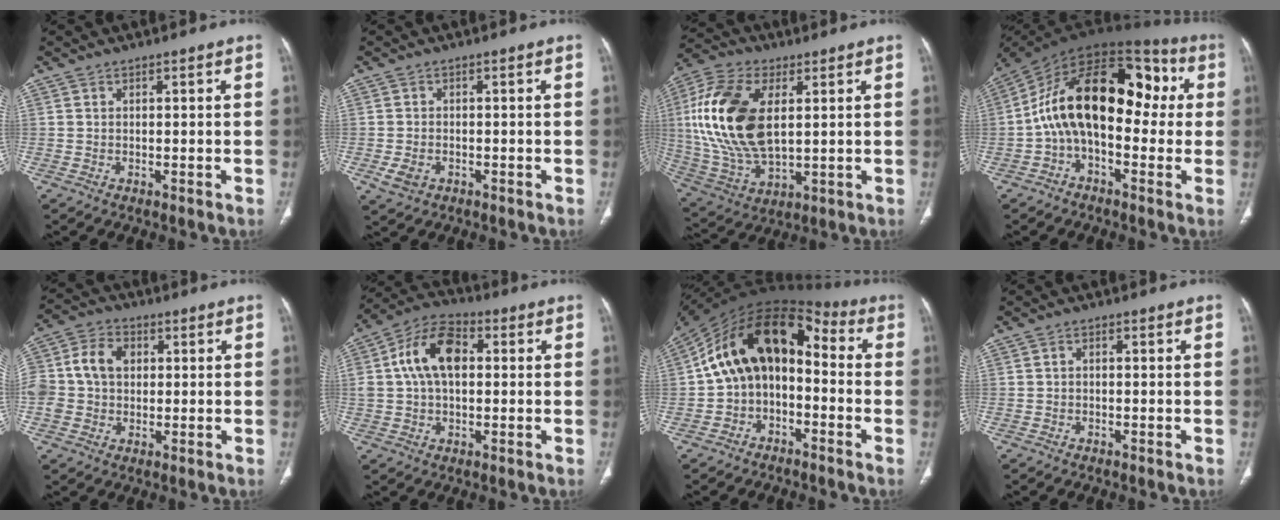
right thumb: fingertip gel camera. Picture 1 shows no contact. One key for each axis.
{"total": 3.3, "fx": -1.2, "fy": 2.5, "fz": 1.9, "tx": -0.036, "ty": 0.001, "tz": -0.015}
{"total": 20.8, "fx": 3.6, "fy": 11.4, "fz": 17.1, "tx": -0.362, "ty": -0.009, "tz": 0.071}
{"total": 21.4, "fx": 1.0, "fy": 12.1, "fz": 17.7, "tx": -0.254, "ty": 0.062, "tz": -0.001}
{"total": 12.6, "fx": 1.3, "fy": 9.9, "fz": 7.7, "tx": -0.156, "ty": 0.027, "tz": 0.023}
{"total": 12.4, "fx": 1.9, "fy": 7.7, "fz": 9.5, "tx": -0.172, "ty": 0.028, "tz": 0.027}
{"total": 16.7, "fx": -0.7, "fy": 11.2, "fz": 12.3, "tx": -0.183, "ty": 0.073, "tz": -0.024}
{"total": 0.8, "fx": -0.2, "fy": 0.6, "fz": 0.5, "tx": -0.006, "ty": 0.003, "tz": -0.008}